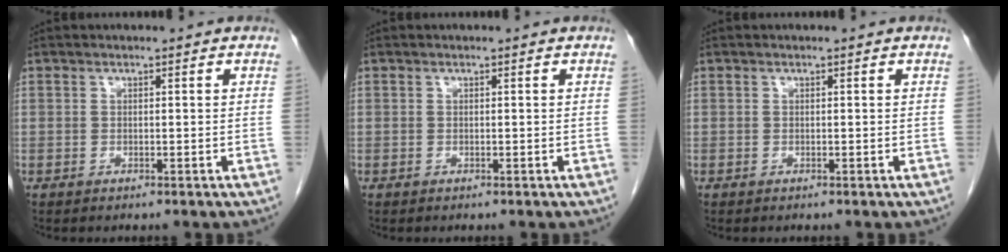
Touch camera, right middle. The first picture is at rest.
{"total": 0.0}
{"total": 0.0}